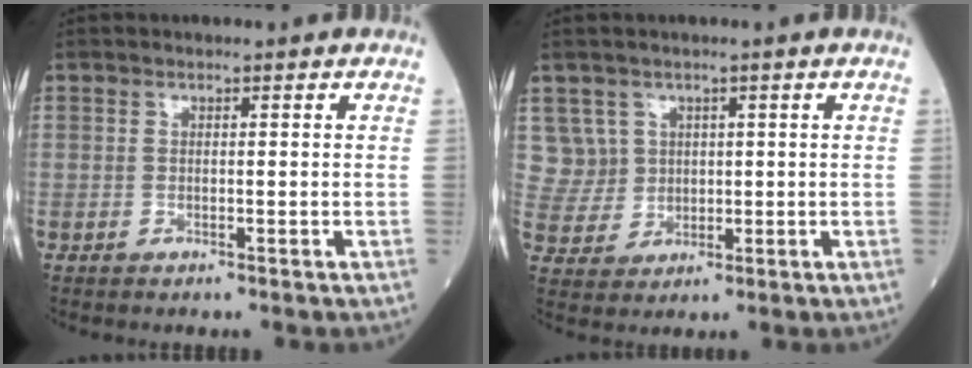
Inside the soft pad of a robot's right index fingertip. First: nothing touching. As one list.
[{"total": 5.6, "force": [2.1, 5.1, -0.1], "torque": [0.003, 0.015, 0.052]}]